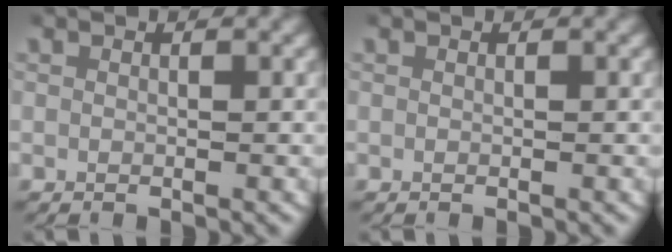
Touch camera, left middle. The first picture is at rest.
{"total": 0.0}